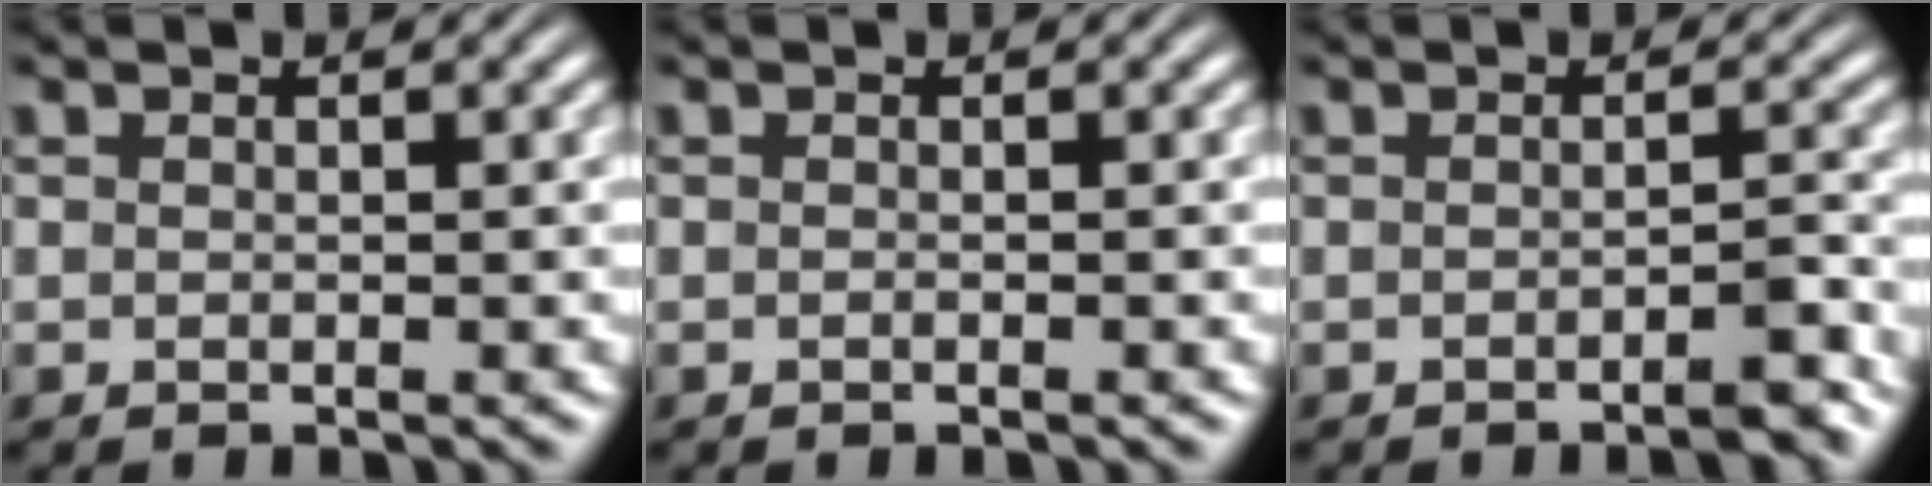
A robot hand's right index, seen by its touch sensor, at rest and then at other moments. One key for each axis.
{"total": 0.0}
{"total": 2.1, "fx": -1.8, "fy": 0.2, "fz": 1.0, "tx": -0.017, "ty": -0.001, "tz": -0.032}